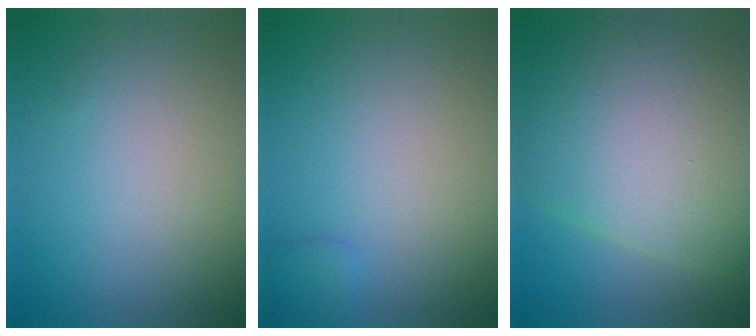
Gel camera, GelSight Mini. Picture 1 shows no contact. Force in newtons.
{"total": 1.3, "press": 1.3, "slide": 0.1}
{"total": 12.5, "press": 12.5, "slide": 0.3}